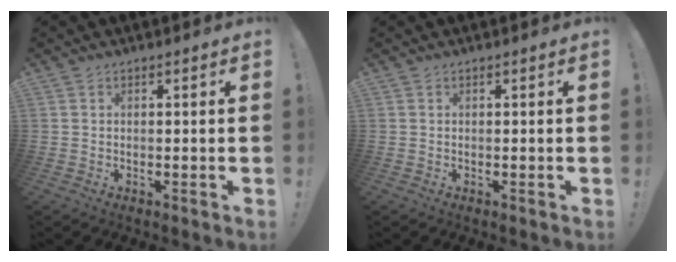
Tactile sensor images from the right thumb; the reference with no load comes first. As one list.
[{"total": 0.0}]